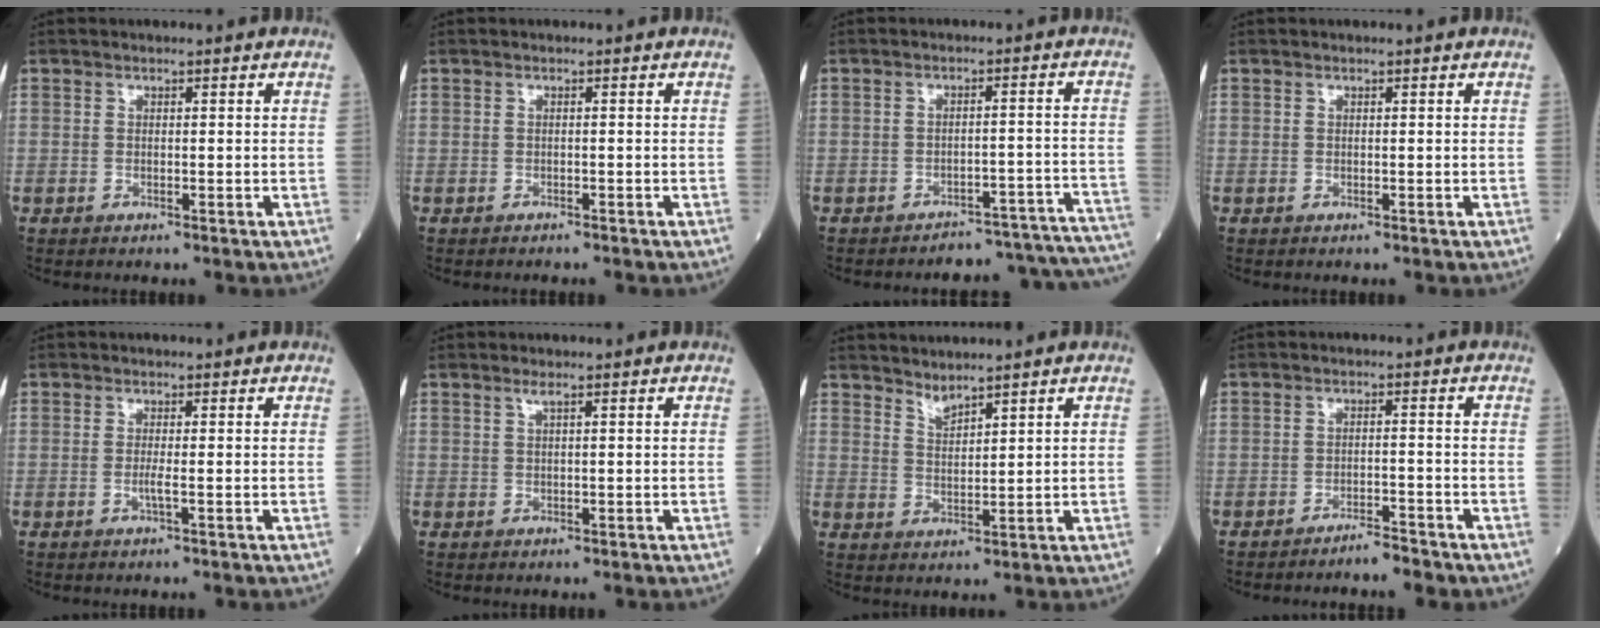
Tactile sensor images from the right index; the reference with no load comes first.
{"total": 1.0, "force": [-0.9, 0.1, 0.4], "torque": [-0.010, -0.002, -0.011]}
{"total": 14.1, "force": [-14.0, 1.5, 0.5], "torque": [0.029, 0.040, -0.160]}
{"total": 0.0}
{"total": 1.1, "force": [-0.3, -0.3, 1.0], "torque": [-0.022, -0.002, -0.009]}
{"total": 0.8, "force": [0.5, -0.1, 0.7], "torque": [-0.021, 0.004, 0.012]}
{"total": 2.5, "force": [2.4, 0.0, 0.6], "torque": [-0.011, -0.005, 0.049]}
{"total": 2.9, "force": [-2.8, 0.2, 1.0], "torque": [-0.016, -0.003, -0.042]}